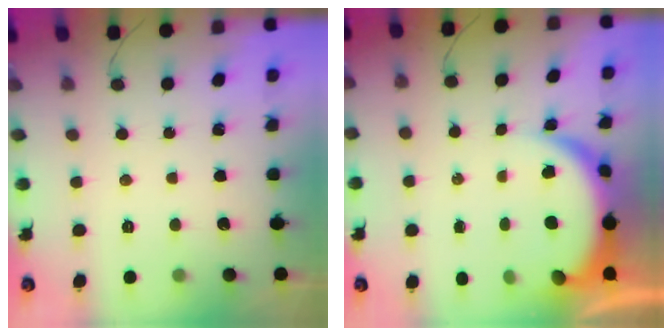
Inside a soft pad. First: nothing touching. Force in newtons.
{"total": 7.5, "press": 7.5, "slide": 0.7}